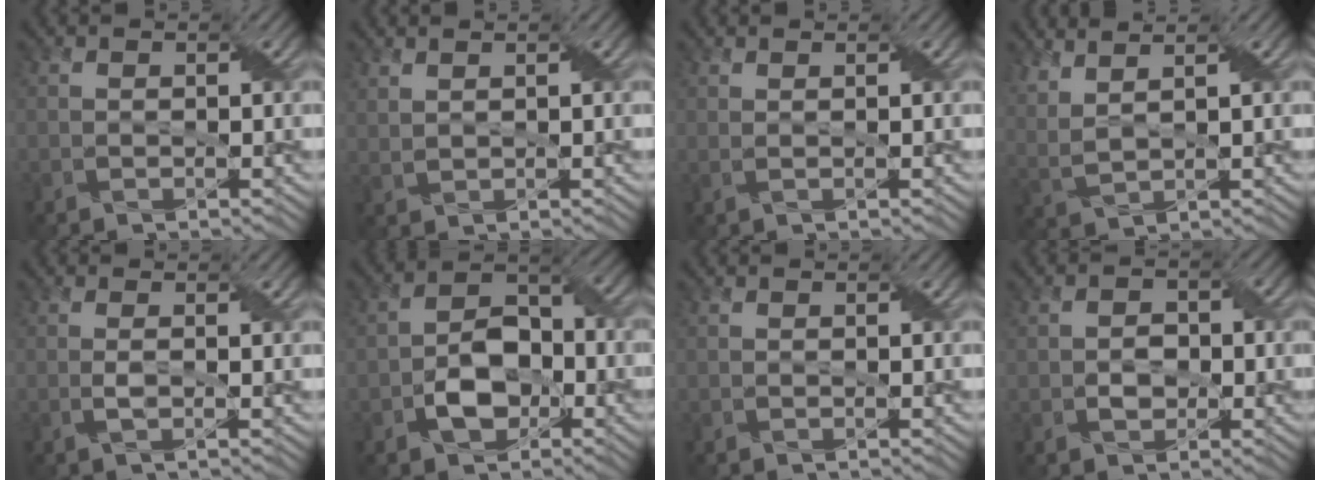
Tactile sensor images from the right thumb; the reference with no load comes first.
{"total": 1.6, "force": [1.3, 0.4, 0.7], "torque": [-0.021, 0.000, 0.033]}
{"total": 0.9, "force": [0.6, 0.0, 0.6], "torque": [-0.019, 0.004, 0.007]}
{"total": 5.2, "force": [4.0, 1.4, 3.0], "torque": [-0.077, 0.009, 0.067]}
{"total": 1.4, "force": [0.0, 0.2, 1.4], "torque": [-0.031, 0.003, -0.001]}
{"total": 6.8, "force": [-2.5, 4.5, 4.5], "torque": [-0.075, 0.004, -0.049]}
{"total": 0.0}
{"total": 2.5, "force": [-0.6, 1.9, 1.5], "torque": [-0.028, -0.002, -0.011]}